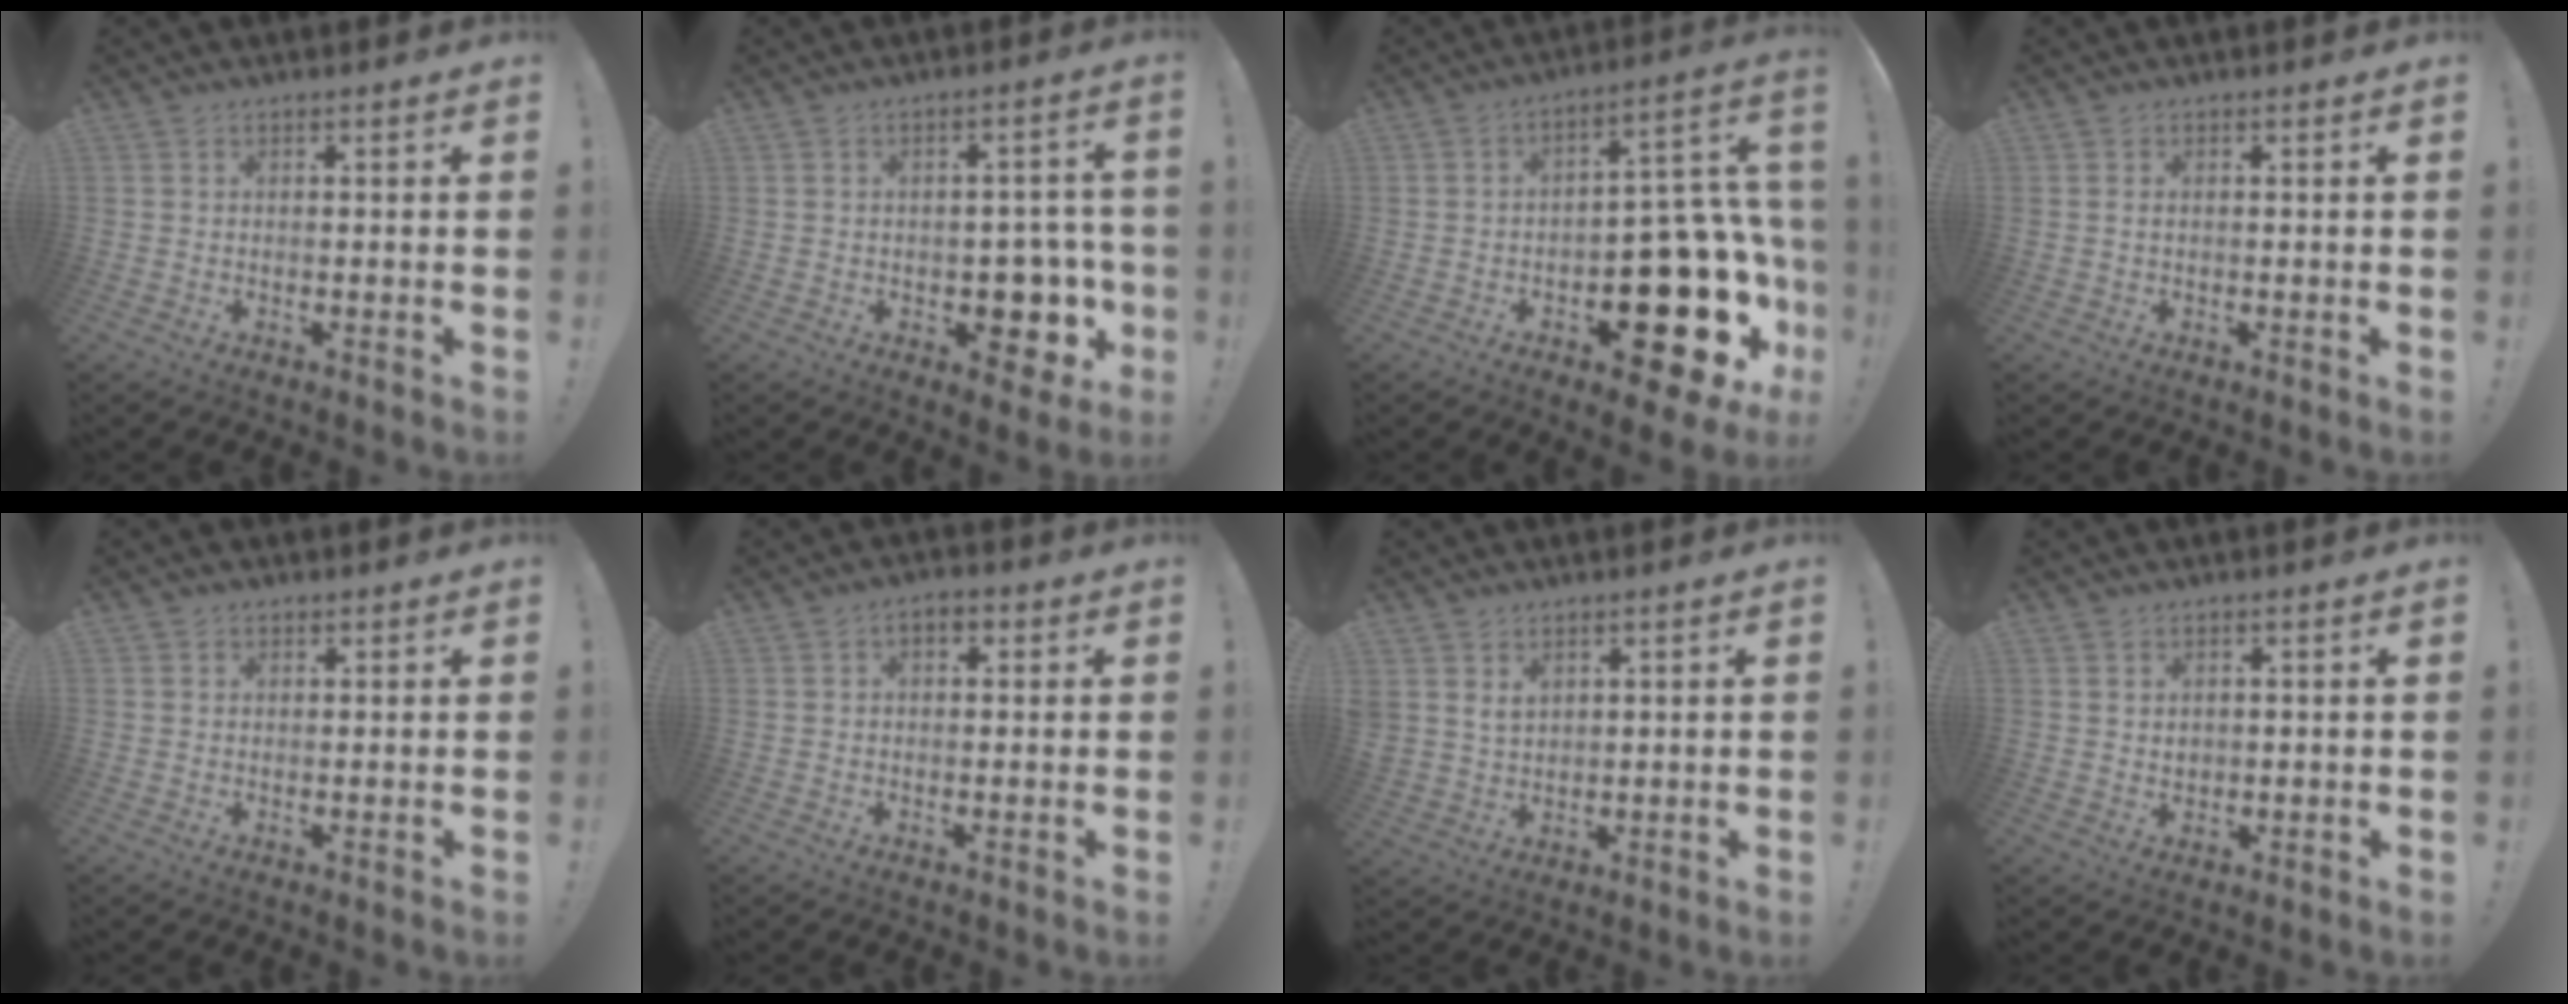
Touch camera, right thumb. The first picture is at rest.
{"total": 9.0, "force": [-2.3, 6.8, 5.4], "torque": [-0.047, 0.013, -0.028]}
{"total": 24.5, "force": [-9.0, 12.8, 18.8], "torque": [-0.194, 0.055, -0.121]}
{"total": 0.6, "force": [0.2, 0.2, 0.5], "torque": [-0.017, 0.006, 0.004]}
{"total": 1.1, "force": [0.7, 0.9, 0.0], "torque": [0.005, -0.002, 0.013]}
{"total": 3.0, "force": [0.3, 2.1, 2.1], "torque": [-0.026, 0.005, 0.003]}
{"total": 4.2, "force": [2.7, 2.9, 1.2], "torque": [-0.026, -0.011, 0.053]}
{"total": 2.0, "force": [1.0, 1.6, 0.6], "torque": [-0.001, -0.005, 0.017]}